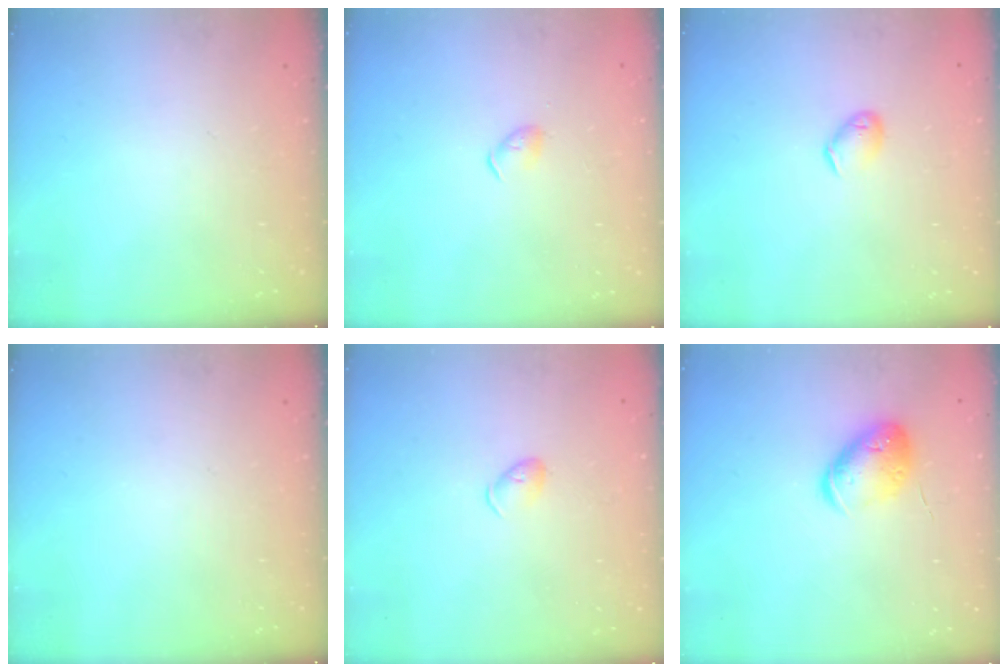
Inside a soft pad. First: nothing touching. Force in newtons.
{"total": 3.0, "press": 2.9, "slide": 0.6}
{"total": 7.0, "press": 6.9, "slide": 1.3}
{"total": 0.0}
{"total": 3.8, "press": 3.7, "slide": 0.8}
{"total": 13.2, "press": 13.1, "slide": 1.4}